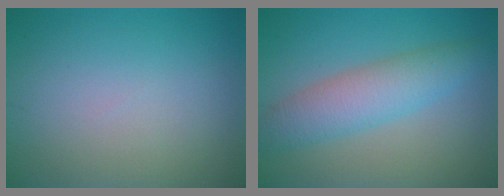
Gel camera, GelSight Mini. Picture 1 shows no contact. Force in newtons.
{"total": 4.9, "press": 4.9, "slide": 0.1}